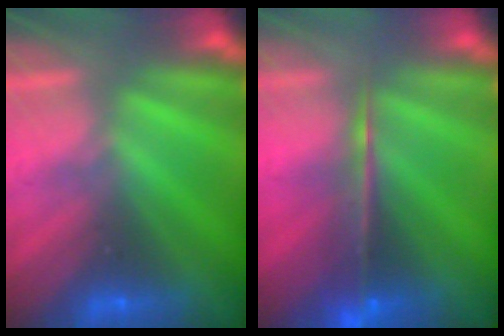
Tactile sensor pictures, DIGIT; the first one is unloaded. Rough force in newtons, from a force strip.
{"total": 7.0}